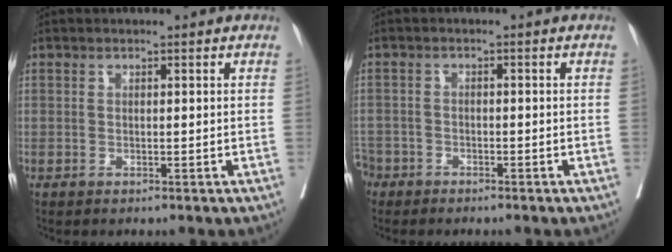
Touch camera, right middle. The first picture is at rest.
{"total": 4.4, "force": [-3.6, 2.4, 0.8], "torque": [-0.016, 0.000, -0.072]}